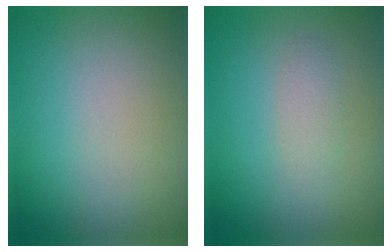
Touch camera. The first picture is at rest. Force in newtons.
{"total": 1.4, "press": 1.4, "slide": 0.1}